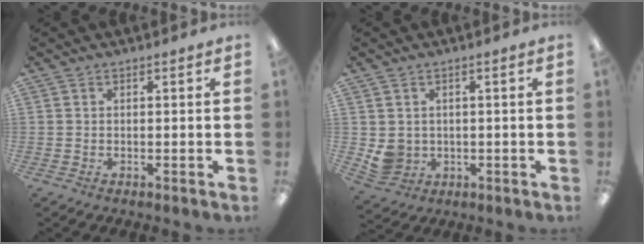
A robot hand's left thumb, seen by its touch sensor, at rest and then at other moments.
{"total": 4.0, "force": [0.7, 3.8, 1.0], "torque": [-0.034, 0.001, 0.016]}